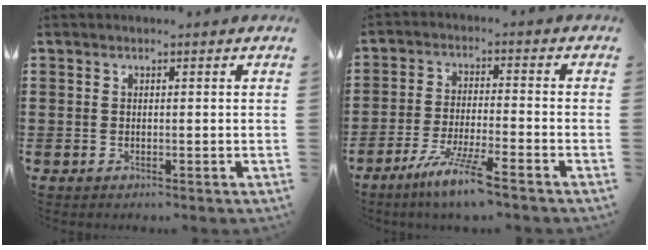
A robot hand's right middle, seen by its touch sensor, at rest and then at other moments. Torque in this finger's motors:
{"motor_torque": [1.23, -0.91, 0.20, 0.21]}